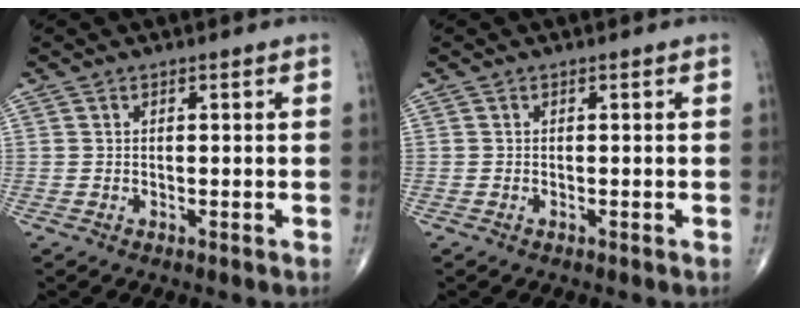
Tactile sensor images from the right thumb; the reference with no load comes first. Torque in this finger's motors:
{"motor_torque": [0.42, 0.03, -0.08, 0.01, -0.02]}